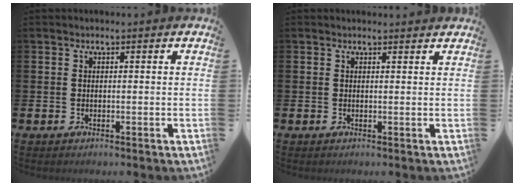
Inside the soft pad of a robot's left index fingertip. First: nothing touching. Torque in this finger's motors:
{"motor_torque": [1.00, -1.14, 0.06, 0.00]}